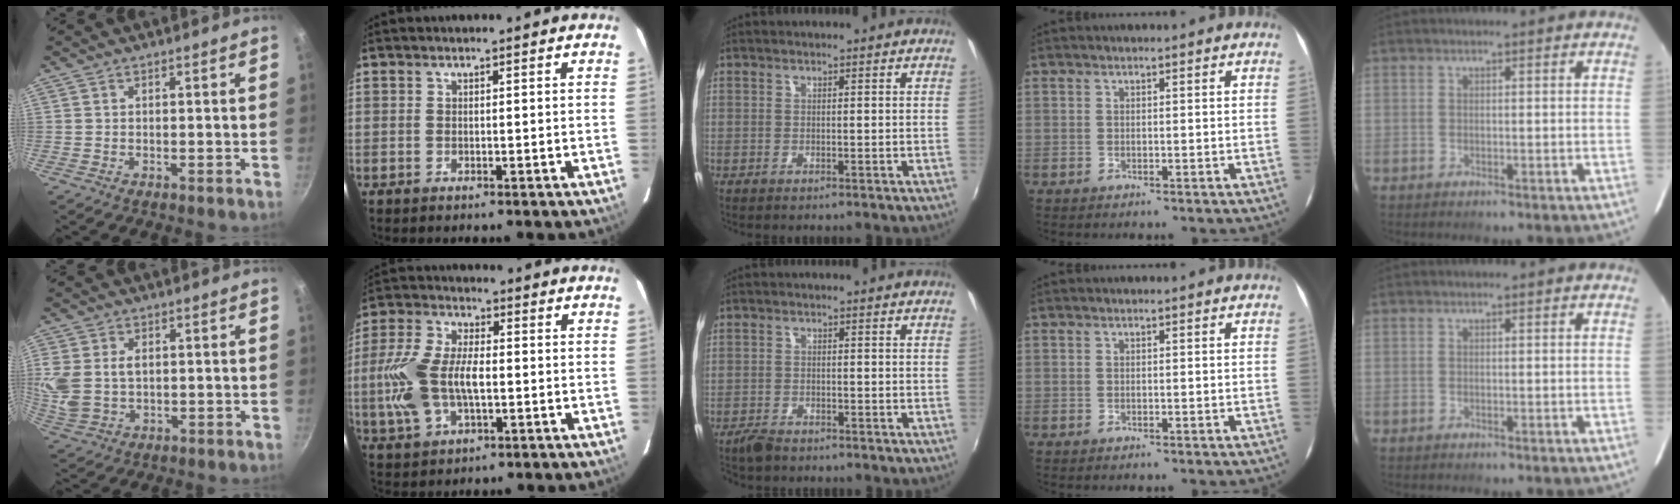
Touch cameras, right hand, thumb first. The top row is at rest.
{"thumb": {"total": 8.8, "force": [1.1, 6.2, 6.1], "torque": [-0.125, -0.005, 0.027]}, "index": {"total": 13.9, "force": [-1.5, 7.5, 11.6], "torque": [-0.256, 0.008, -0.026]}, "middle": {"total": 2.9, "force": [-2.6, 1.0, 0.8], "torque": [-0.029, -0.004, -0.050]}}